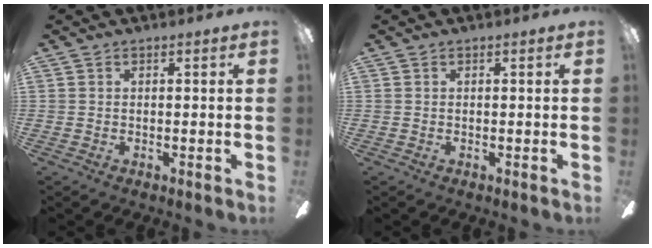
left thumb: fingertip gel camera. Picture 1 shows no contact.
{"total": 0.0}